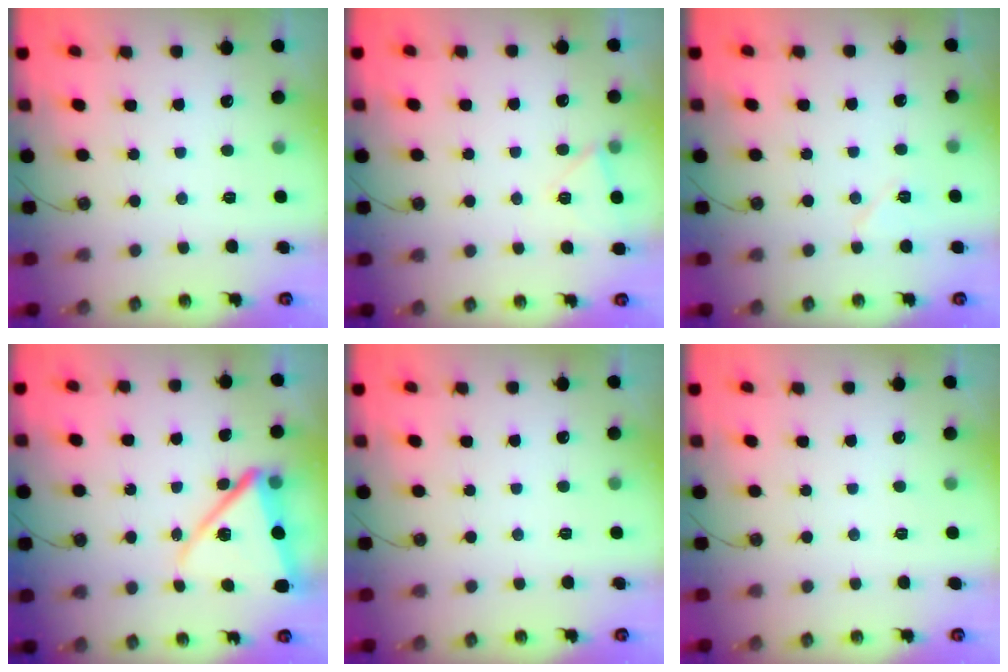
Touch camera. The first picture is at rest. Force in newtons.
{"total": 4.8, "press": 3.2, "slide": 3.6}
{"total": 6.0, "press": 5.9, "slide": 1.1}
{"total": 14.7, "press": 14.7, "slide": 1.5}
{"total": 0.0}
{"total": 0.0}